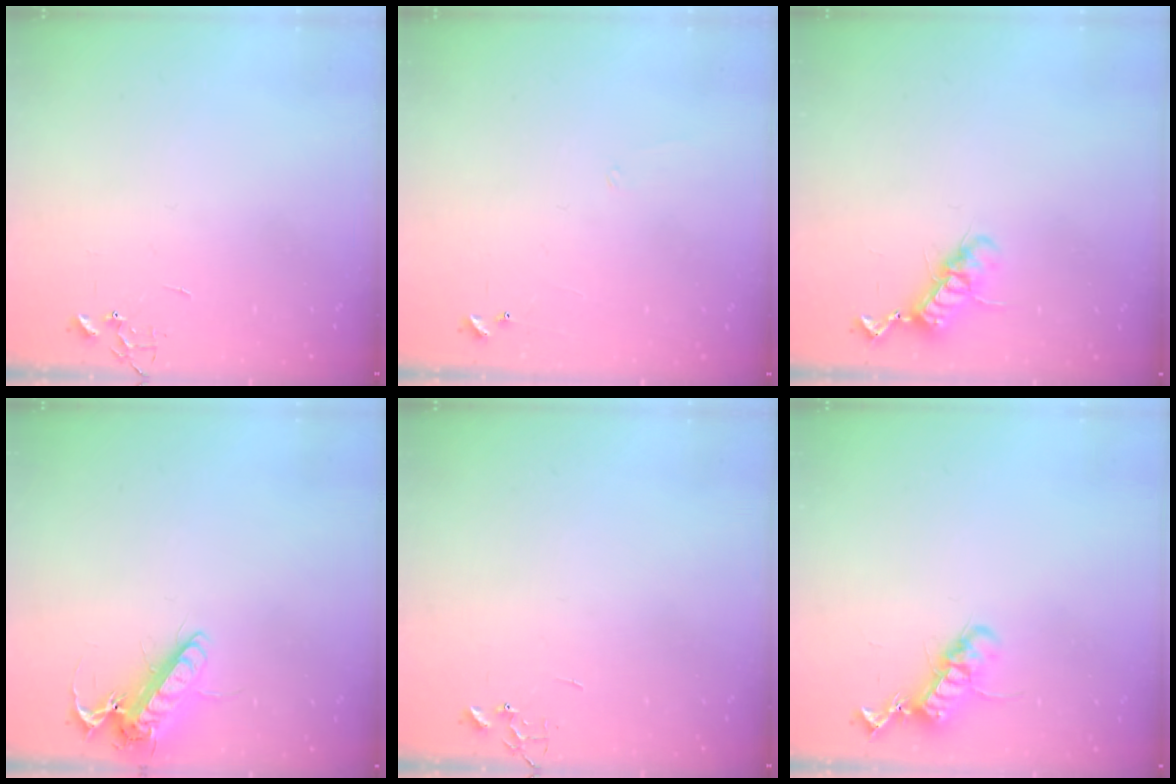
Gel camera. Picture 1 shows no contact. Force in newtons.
{"total": 5.6, "press": 5.6, "slide": 0.4}
{"total": 11.0, "press": 10.9, "slide": 1.1}
{"total": 13.5, "press": 13.3, "slide": 2.1}
{"total": 0.0}
{"total": 12.9, "press": 12.9, "slide": 0.3}